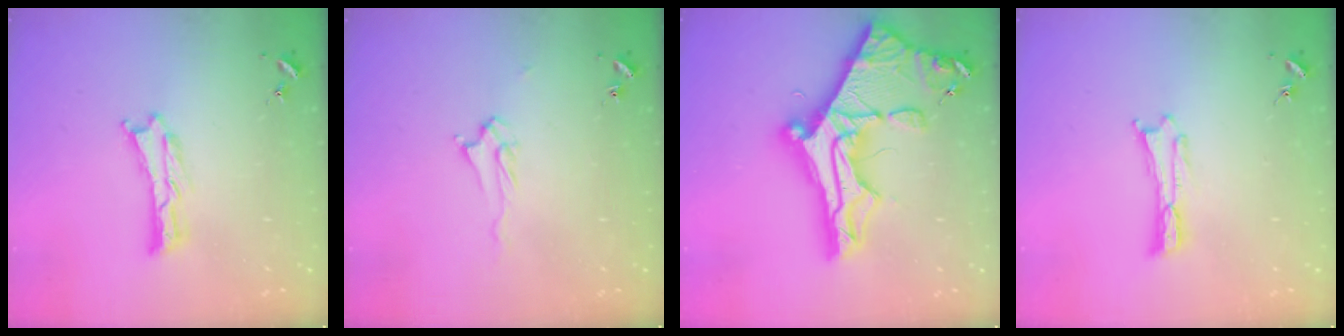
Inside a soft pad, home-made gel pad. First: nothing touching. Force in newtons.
{"total": 2.5, "press": 2.4, "slide": 0.4}
{"total": 14.3, "press": 14.2, "slide": 1.4}
{"total": 0.0}